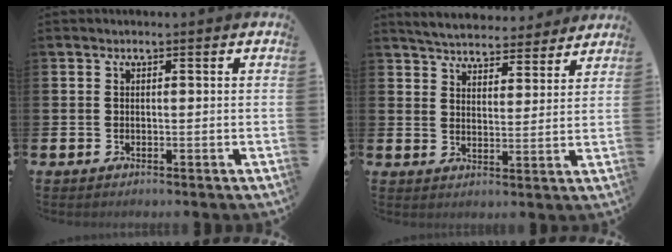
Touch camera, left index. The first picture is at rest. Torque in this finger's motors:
{"motor_torque": [1.01, -1.13, 0.63, 0.05]}